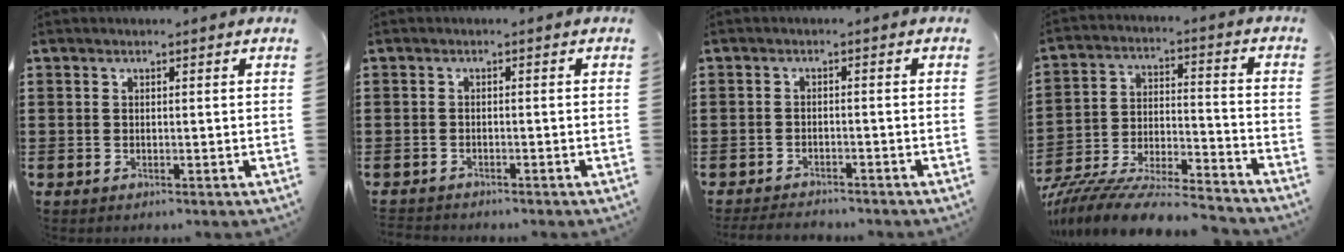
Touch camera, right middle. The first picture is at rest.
{"total": 1.2, "force": [-1.2, 0.3, -0.2], "torque": [0.000, 0.005, -0.028]}
{"total": 2.3, "force": [-2.3, 0.4, 0.1], "torque": [-0.006, 0.000, -0.049]}
{"total": 9.8, "force": [-9.3, 0.7, 3.1], "torque": [-0.054, 0.008, -0.185]}